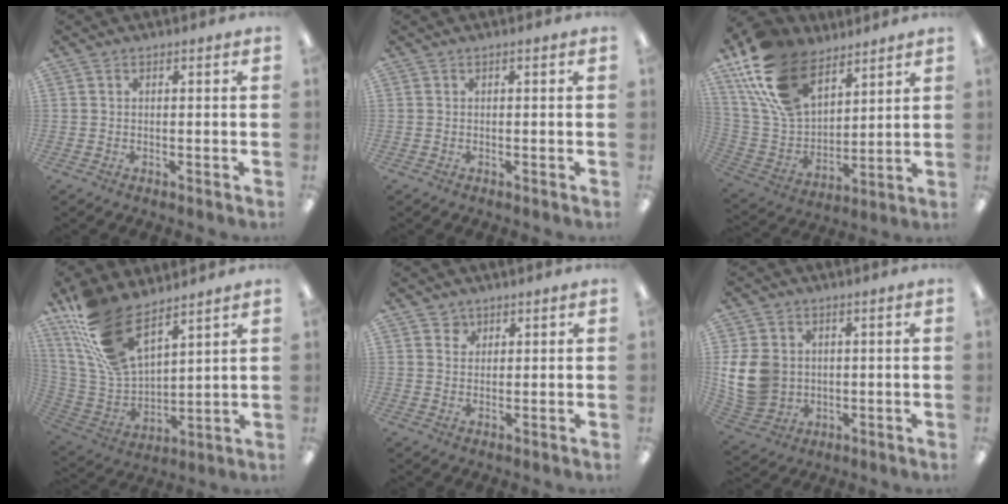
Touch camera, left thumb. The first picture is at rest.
{"total": 0.0}
{"total": 21.3, "force": [13.2, 12.1, 11.5], "torque": [-0.262, -0.055, 0.246]}
{"total": 18.0, "force": [12.2, 8.4, 10.3], "torque": [-0.253, -0.058, 0.228]}
{"total": 2.6, "force": [1.7, 2.0, 0.1], "torque": [0.009, -0.005, 0.029]}
{"total": 12.2, "force": [1.3, 10.4, 6.4], "torque": [-0.141, 0.005, 0.030]}